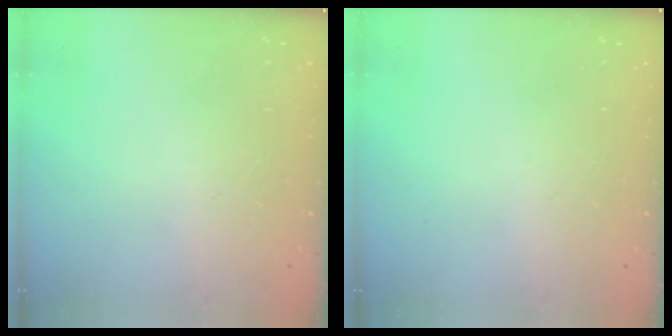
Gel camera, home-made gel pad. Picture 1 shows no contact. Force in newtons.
{"total": 0.0}